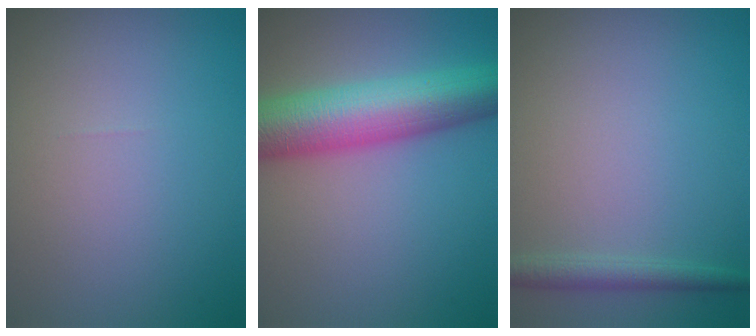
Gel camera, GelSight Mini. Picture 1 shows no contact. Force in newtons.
{"total": 9.3, "press": 9.3, "slide": 0.3}
{"total": 1.7, "press": 1.7, "slide": 0.1}